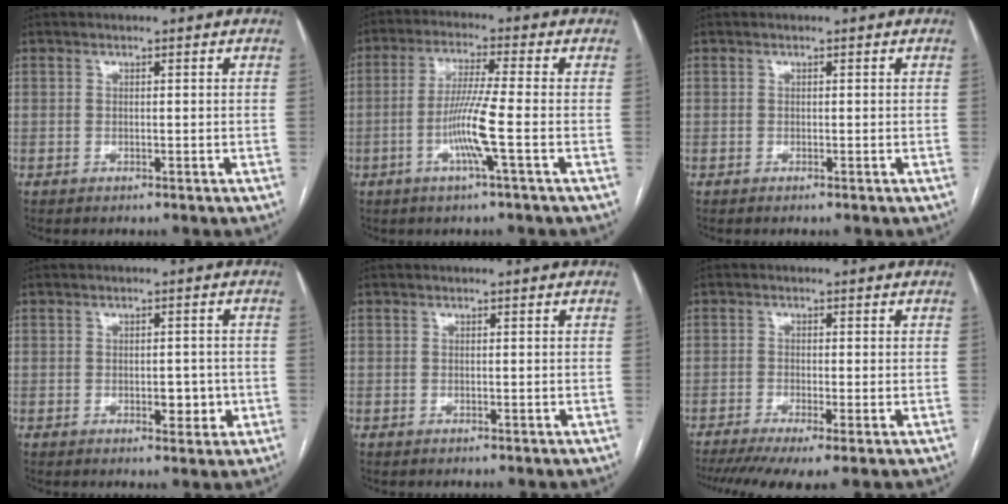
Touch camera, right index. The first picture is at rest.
{"total": 7.8, "force": [-2.3, -1.1, 7.3], "torque": [-0.144, -0.008, -0.049]}
{"total": 0.0}
{"total": 3.3, "force": [-0.8, 1.6, 2.8], "torque": [-0.035, 0.001, -0.007]}
{"total": 0.0}
{"total": 8.4, "force": [-5.4, 1.3, 6.3], "torque": [-0.107, -0.013, -0.093]}